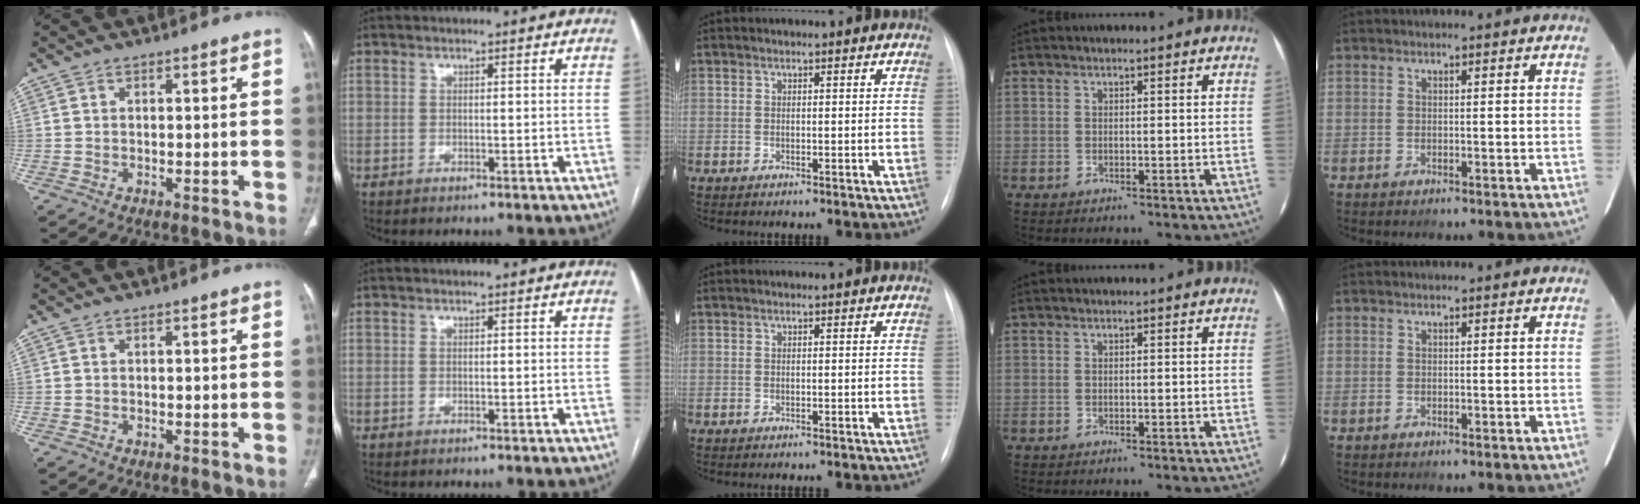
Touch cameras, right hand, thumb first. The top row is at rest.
{}